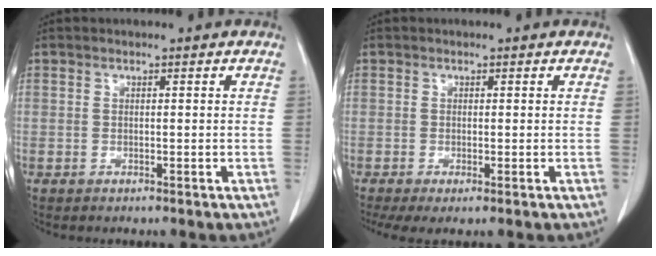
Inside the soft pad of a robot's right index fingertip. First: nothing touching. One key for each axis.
{"total": 3.6, "fx": -2.1, "fy": 0.8, "fz": 2.8, "tx": -0.048, "ty": -0.014, "tz": -0.034}